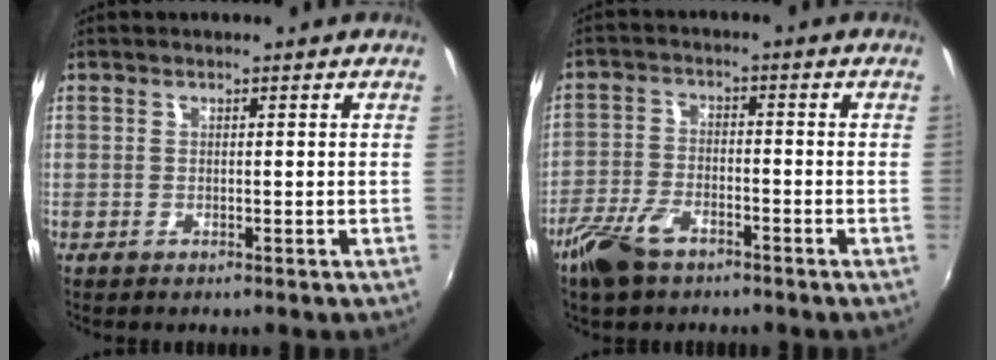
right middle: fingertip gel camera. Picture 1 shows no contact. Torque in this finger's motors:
{"motor_torque": [1.06, -1.04, 0.40, 0.11]}